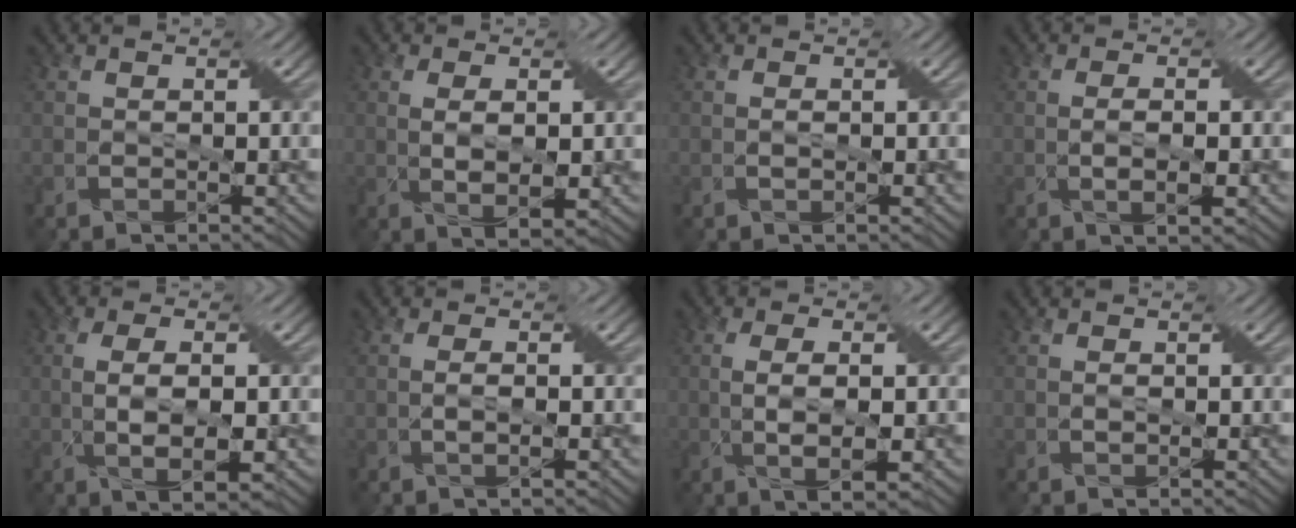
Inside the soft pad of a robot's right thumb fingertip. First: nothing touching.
{"total": 4.1, "force": [0.2, 1.6, 3.8], "torque": [-0.083, -0.002, 0.009]}
{"total": 0.6, "force": [0.0, 0.3, 0.6], "torque": [-0.013, 0.000, 0.001]}
{"total": 2.6, "force": [-0.4, 0.6, 2.5], "torque": [-0.053, 0.000, -0.003]}
{"total": 5.8, "force": [-0.7, 2.1, 5.4], "torque": [-0.109, -0.002, -0.008]}
{"total": 1.5, "force": [-0.2, 0.3, 1.5], "torque": [-0.032, 0.005, -0.004]}
{"total": 4.8, "force": [-0.5, 1.5, 4.5], "torque": [-0.095, 0.000, -0.005]}
{"total": 0.9, "force": [0.0, 0.6, 0.7], "torque": [-0.013, 0.000, 0.000]}